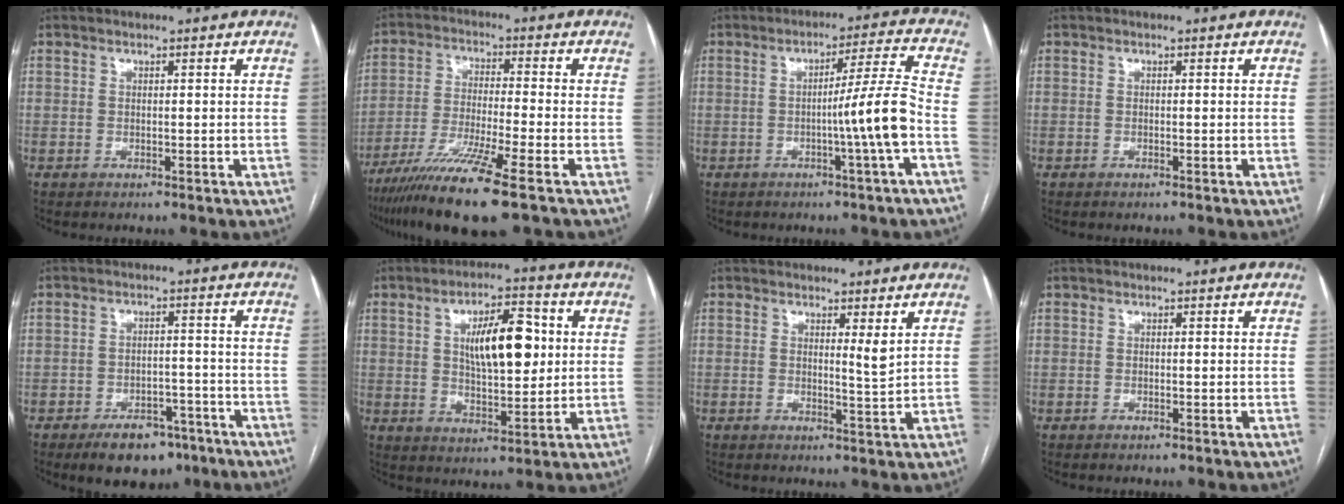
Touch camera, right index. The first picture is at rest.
{"total": 12.9, "force": [-8.4, -0.5, 9.8], "torque": [-0.191, -0.037, -0.149]}
{"total": 8.3, "force": [-2.2, -1.8, 7.8], "torque": [-0.116, 0.005, -0.033]}
{"total": 0.0}
{"total": 8.2, "force": [-5.5, 4.5, 4.0], "torque": [-0.054, 0.009, -0.079]}
{"total": 11.6, "force": [2.4, 4.2, 10.6], "torque": [-0.174, 0.012, 0.043]}
{"total": 2.3, "force": [1.1, -0.1, 2.0], "torque": [-0.032, -0.012, 0.019]}
{"total": 0.0}